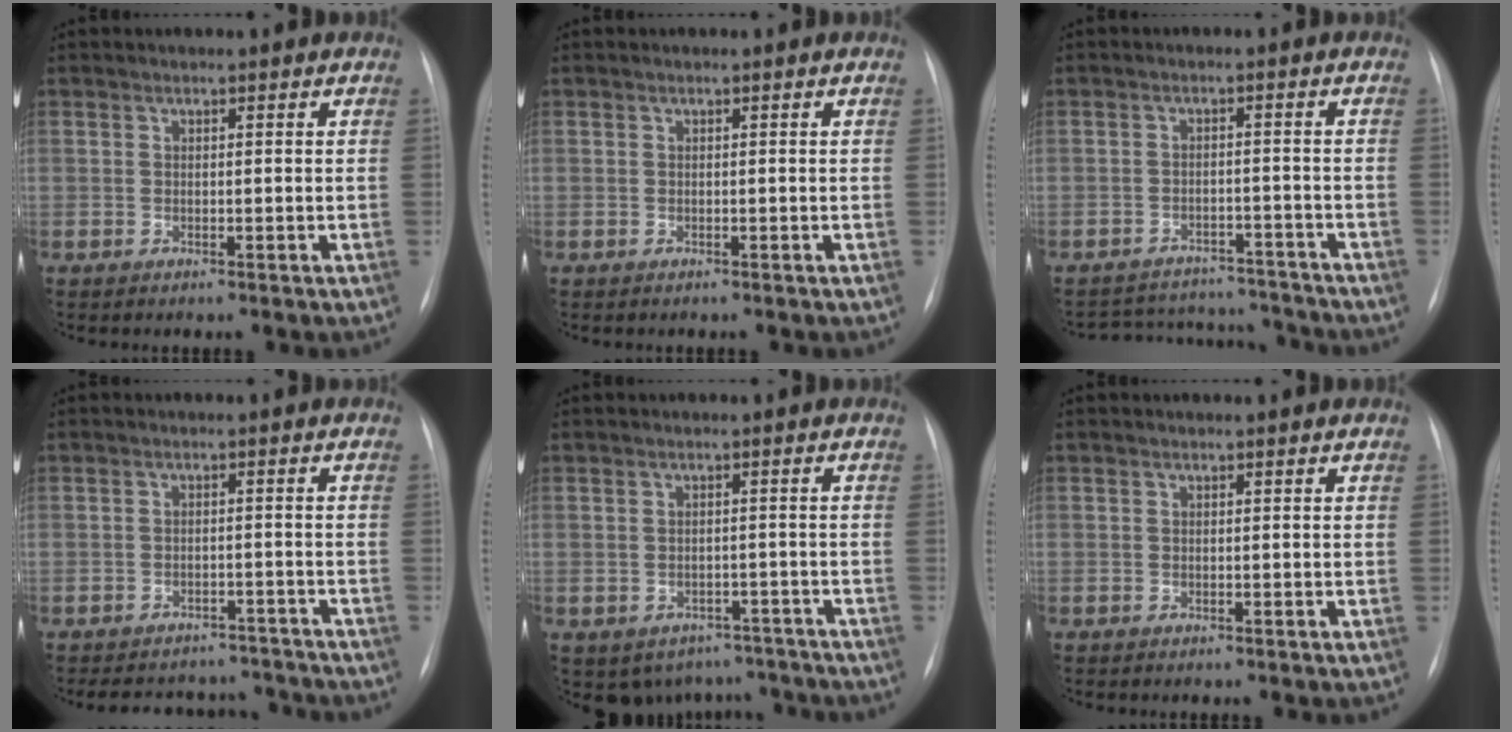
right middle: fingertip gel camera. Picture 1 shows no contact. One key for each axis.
{"total": 0.0}
{"total": 11.9, "fx": -11.5, "fy": 3.0, "fz": 1.1, "tx": -0.021, "ty": 0.018, "tz": -0.151}
{"total": 11.6, "fx": -10.7, "fy": 4.0, "fz": 1.9, "tx": -0.029, "ty": 0.020, "tz": -0.129}
{"total": 7.6, "fx": -6.0, "fy": 4.7, "fz": 0.8, "tx": 0.000, "ty": 0.021, "tz": -0.068}
{"total": 0.0}